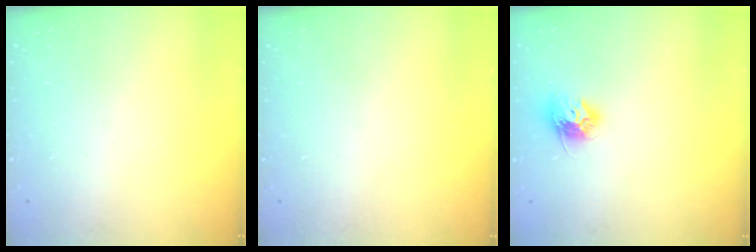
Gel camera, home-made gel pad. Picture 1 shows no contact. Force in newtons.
{"total": 0.0}
{"total": 9.4, "press": 9.4, "slide": 0.2}